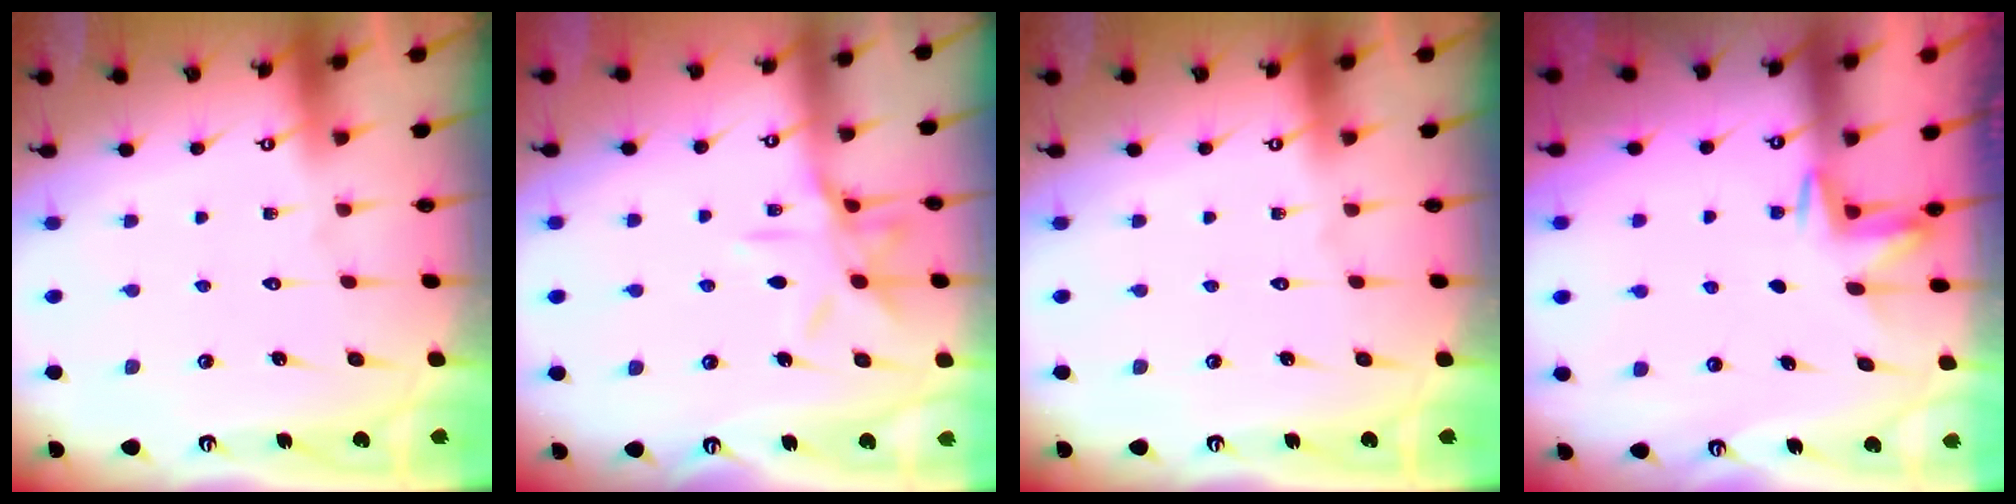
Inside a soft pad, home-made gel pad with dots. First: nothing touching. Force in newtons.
{"total": 10.5, "press": 10.5, "slide": 0.9}
{"total": 0.0}
{"total": 2.7, "press": 2.7, "slide": 0.4}